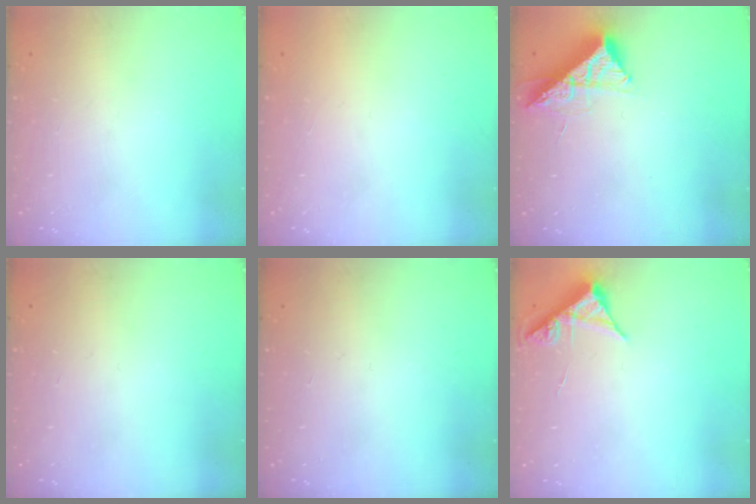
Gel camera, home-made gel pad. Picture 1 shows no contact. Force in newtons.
{"total": 1.5, "press": 1.5, "slide": 0.1}
{"total": 10.4, "press": 10.4, "slide": 0.7}
{"total": 0.0}
{"total": 0.0}
{"total": 5.3, "press": 5.2, "slide": 0.6}